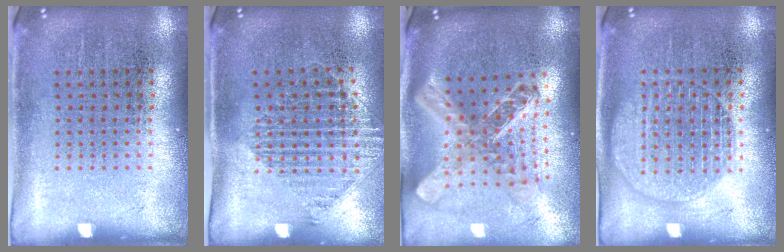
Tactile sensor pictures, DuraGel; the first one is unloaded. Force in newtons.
{"total": 1.4, "press": 1.2, "slide": 0.9}
{"total": 2.6, "press": 2.0, "slide": 1.7}
{"total": 1.4, "press": 1.4, "slide": 0.1}